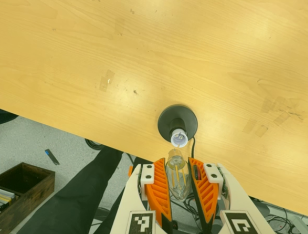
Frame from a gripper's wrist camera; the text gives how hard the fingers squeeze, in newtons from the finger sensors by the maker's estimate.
{"total": 13.4, "left": 14.1, "right": 12.7}